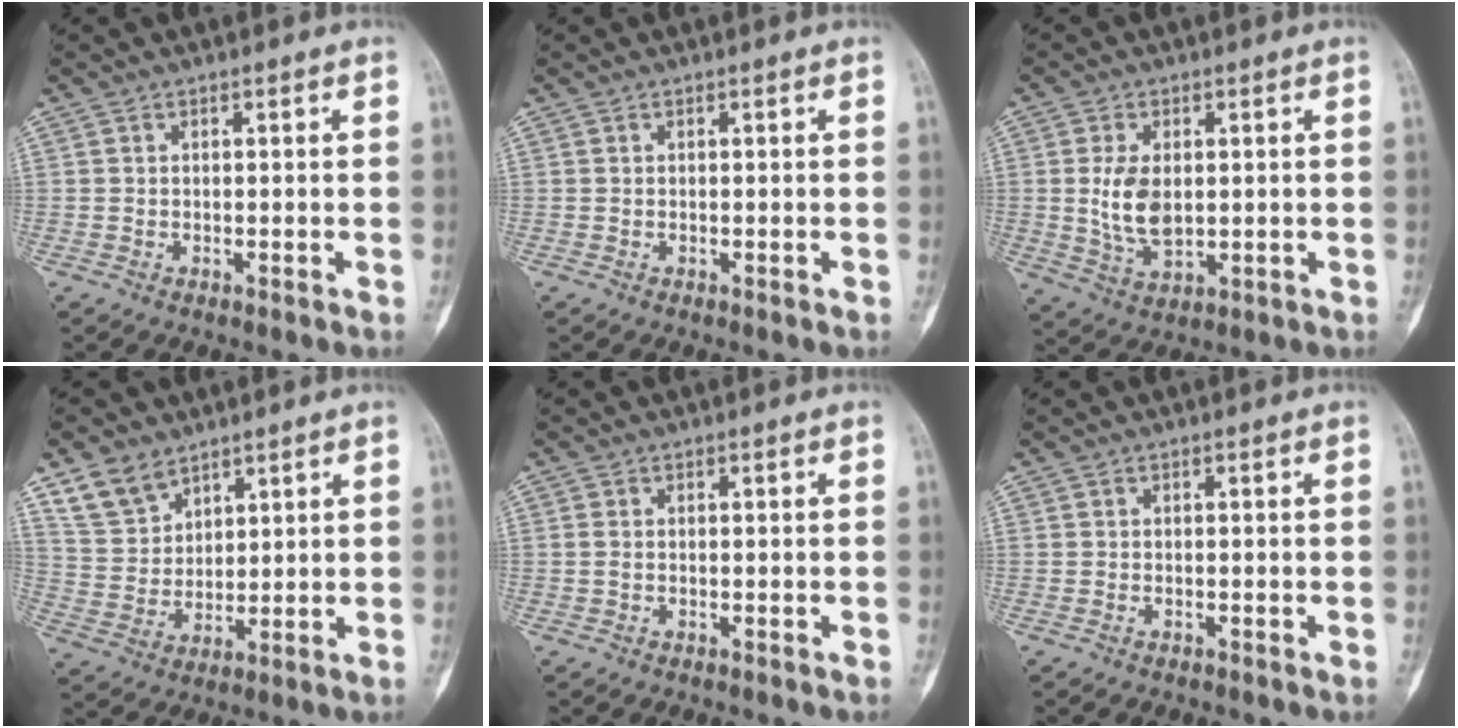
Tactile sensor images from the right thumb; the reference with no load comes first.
{"total": 0.0}
{"total": 8.0, "force": [0.6, 4.7, 6.5], "torque": [-0.121, -0.011, 0.022]}
{"total": 8.1, "force": [5.8, 5.0, 2.6], "torque": [-0.032, -0.025, 0.123]}
{"total": 0.9, "force": [0.0, 0.6, 0.6], "torque": [-0.020, 0.000, 0.000]}
{"total": 0.0}